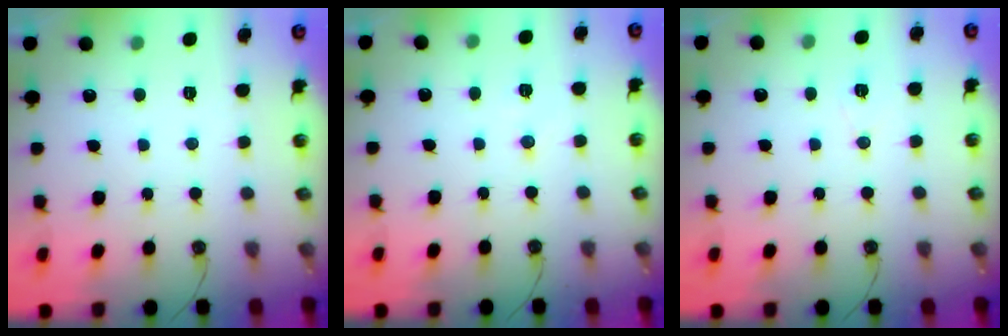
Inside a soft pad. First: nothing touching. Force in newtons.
{"total": 4.6, "press": 4.5, "slide": 1.1}
{"total": 5.7, "press": 3.6, "slide": 4.4}